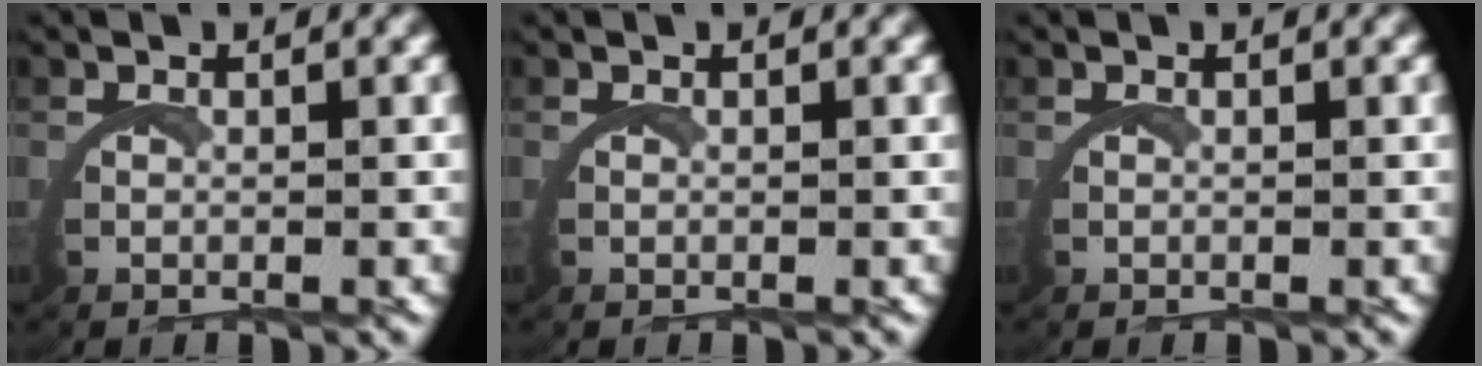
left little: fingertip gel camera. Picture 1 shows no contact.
{"total": 0.0}
{"total": 0.0}